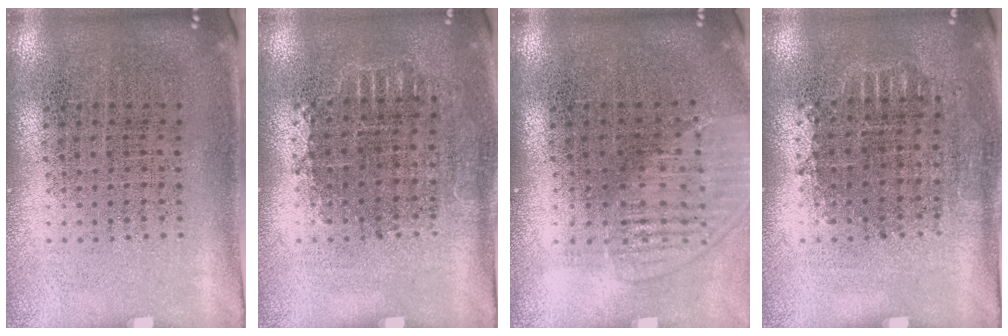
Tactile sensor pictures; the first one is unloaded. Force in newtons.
{"total": 0.7, "press": 0.7, "slide": 0.1}
{"total": 1.4, "press": 1.3, "slide": 0.5}
{"total": 0.7, "press": 0.7, "slide": 0.2}